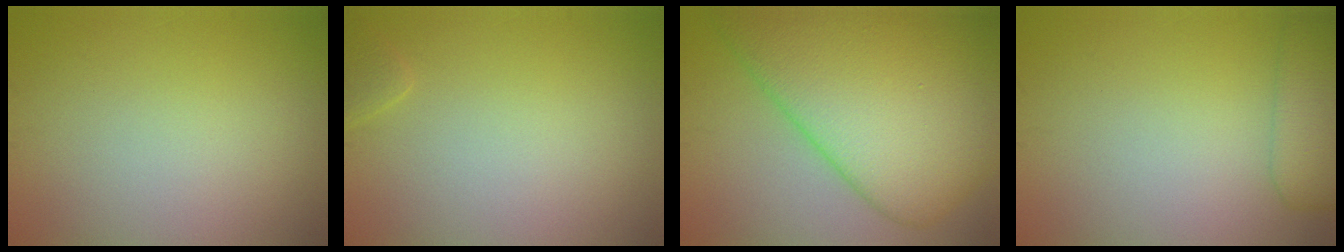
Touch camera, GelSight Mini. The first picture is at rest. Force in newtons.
{"total": 0.9, "press": 0.9, "slide": 0.1}
{"total": 14.2, "press": 14.2, "slide": 0.4}
{"total": 4.2, "press": 4.2, "slide": 0.3}